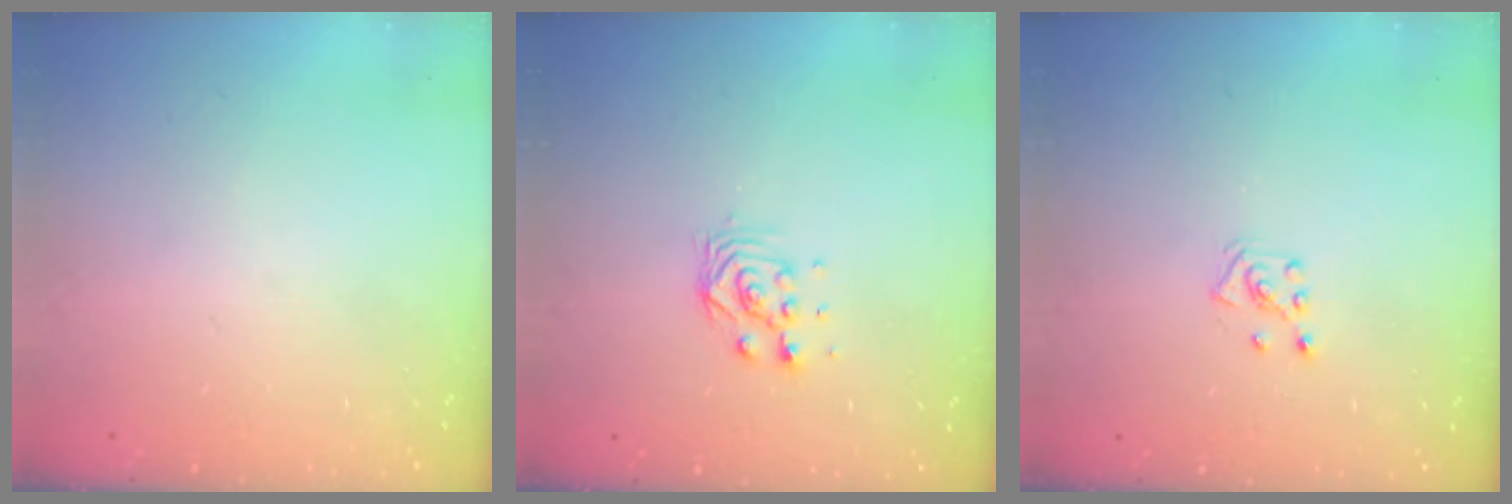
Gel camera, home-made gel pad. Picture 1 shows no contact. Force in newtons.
{"total": 4.2, "press": 4.2, "slide": 0.3}
{"total": 3.8, "press": 3.8, "slide": 0.4}